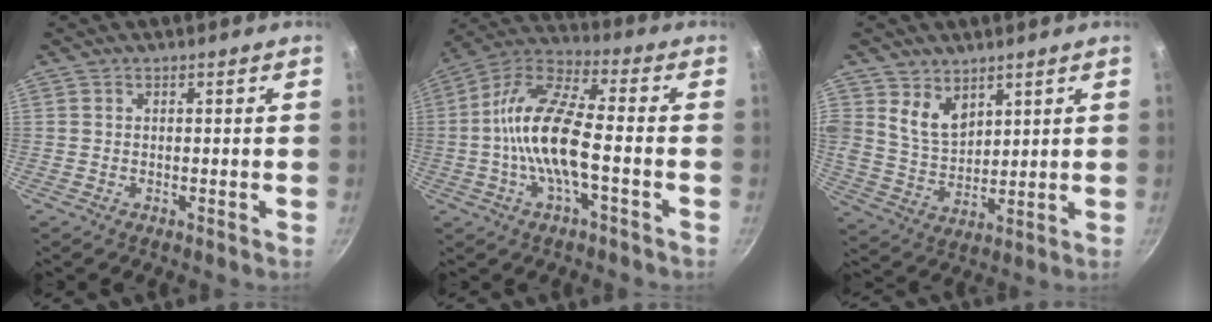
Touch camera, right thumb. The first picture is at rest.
{"total": 15.0, "force": [-2.5, 5.2, 13.8], "torque": [-0.268, 0.037, -0.066]}
{"total": 7.4, "force": [4.4, 4.9, 3.4], "torque": [-0.046, -0.034, 0.090]}